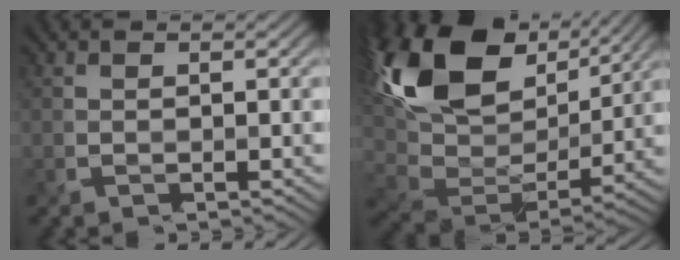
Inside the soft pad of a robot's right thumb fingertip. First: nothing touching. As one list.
[{"total": 17.3, "force": [8.7, 9.1, 11.8], "torque": [-0.287, 0.014, 0.175]}]